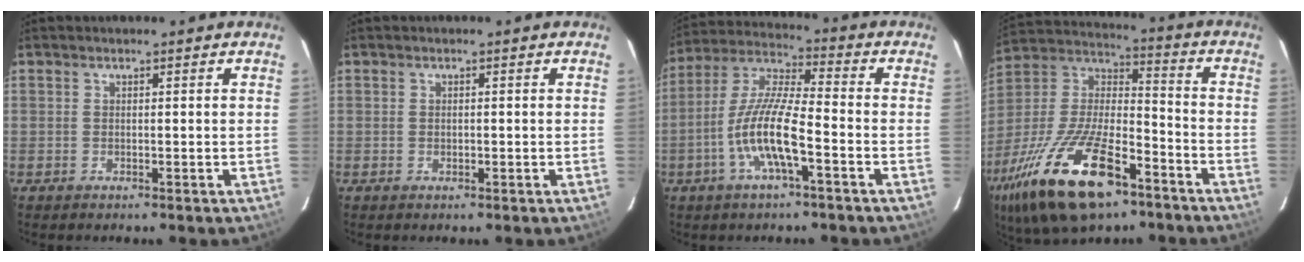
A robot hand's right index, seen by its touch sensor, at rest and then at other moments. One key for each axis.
{"total": 0.9, "fx": -0.1, "fy": 0.6, "fz": 0.6, "tx": -0.010, "ty": 0.002, "tz": -0.002}
{"total": 12.2, "fx": -4.6, "fy": 2.2, "fz": 11.0, "tx": -0.229, "ty": -0.001, "tz": -0.091}
{"total": 25.6, "fx": -14.7, "fy": 10.2, "fz": 18.2, "tx": -0.371, "ty": -0.028, "tz": -0.257}